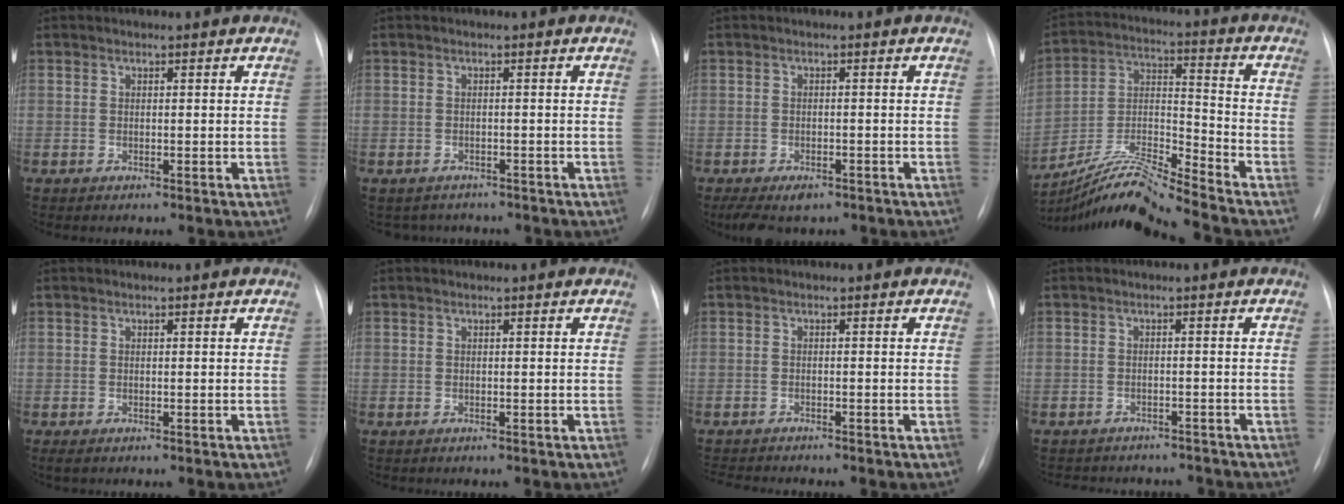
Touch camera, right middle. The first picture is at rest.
{"total": 3.3, "force": [-3.0, 1.5, -0.1], "torque": [0.002, 0.005, -0.039]}
{"total": 5.8, "force": [-4.0, 2.9, 3.0], "torque": [-0.050, -0.008, -0.062]}
{"total": 12.7, "force": [-11.8, -2.5, 3.8], "torque": [-0.078, 0.010, -0.220]}
{"total": 0.5, "force": [-0.2, 0.1, 0.5], "torque": [-0.006, -0.003, 0.000]}
{"total": 0.0}
{"total": 4.9, "force": [-4.6, 0.4, 1.6], "torque": [-0.018, -0.007, -0.070]}
{"total": 8.2, "force": [-7.5, 3.2, 1.2], "torque": [-0.016, 0.012, -0.087]}